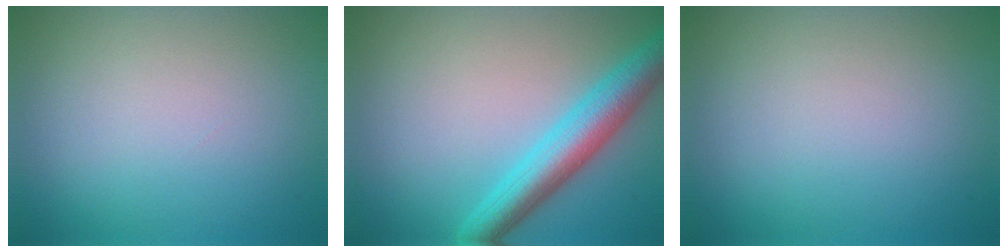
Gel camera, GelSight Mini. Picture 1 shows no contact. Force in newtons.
{"total": 5.2, "press": 5.2, "slide": 0.2}
{"total": 0.0}